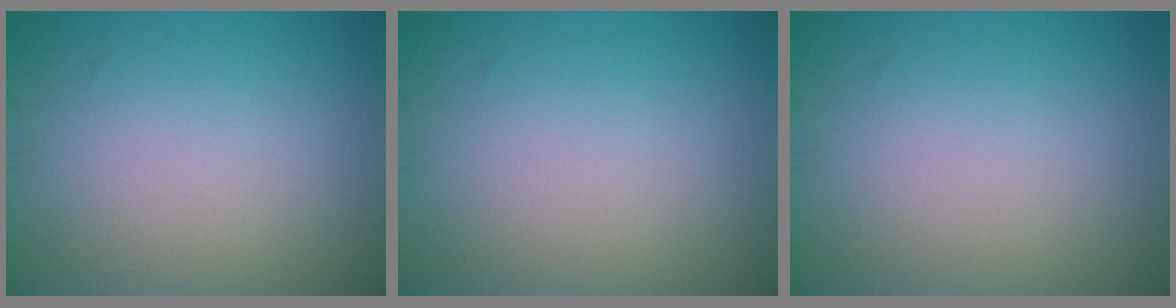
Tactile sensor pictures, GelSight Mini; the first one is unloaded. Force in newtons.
{"total": 0.0}
{"total": 0.0}